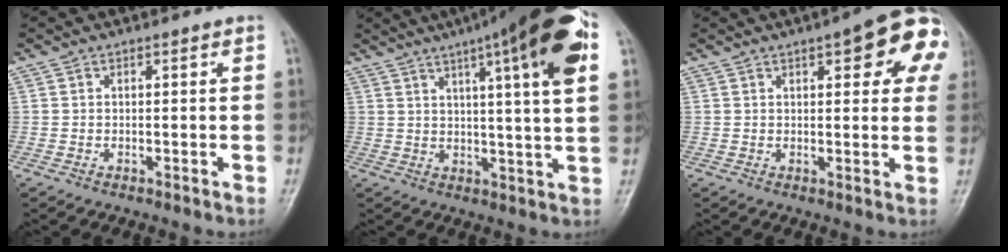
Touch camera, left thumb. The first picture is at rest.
{"total": 19.6, "force": [9.4, 2.5, 17.0], "torque": [-0.240, -0.007, 0.125]}
{"total": 13.6, "force": [5.3, 5.0, 11.5], "torque": [-0.102, 0.001, 0.053]}